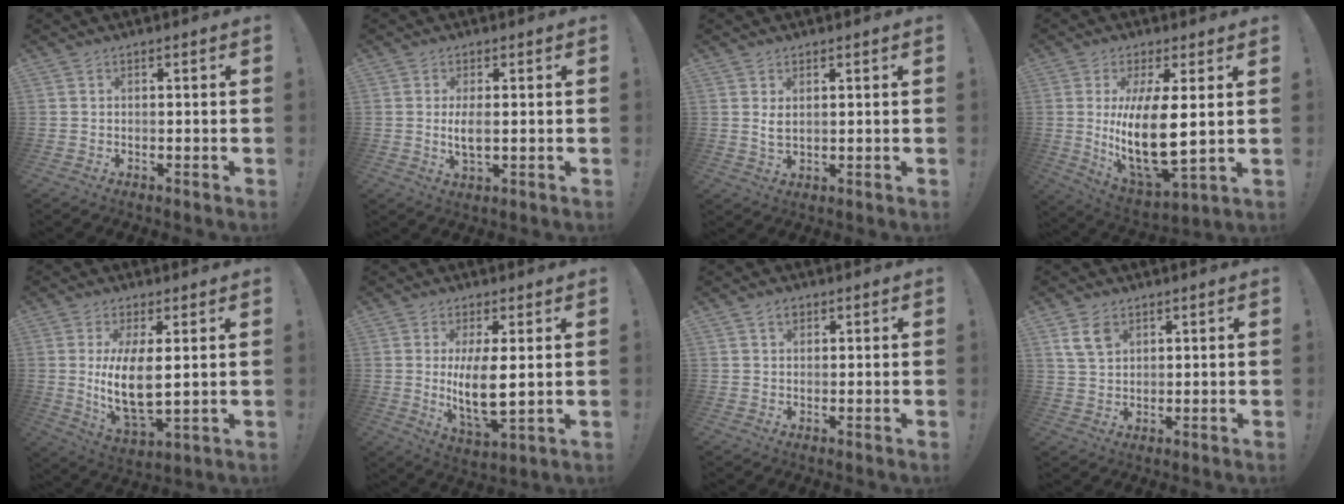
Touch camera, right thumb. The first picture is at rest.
{"total": 4.4, "force": [0.0, 1.6, 4.2], "torque": [-0.078, -0.011, -0.005]}
{"total": 3.2, "force": [1.3, 1.7, 2.5], "torque": [-0.032, -0.008, 0.020]}
{"total": 17.6, "force": [1.8, 6.2, 16.4], "torque": [-0.321, -0.034, 0.031]}
{"total": 11.7, "force": [2.1, 4.6, 10.6], "torque": [-0.213, -0.027, 0.037]}
{"total": 10.8, "force": [1.7, 3.8, 9.9], "torque": [-0.186, -0.026, 0.027]}
{"total": 2.5, "force": [1.4, 1.7, 1.2], "torque": [-0.014, 0.000, 0.024]}
{"total": 6.5, "force": [3.2, 4.2, 3.7], "torque": [-0.057, -0.008, 0.063]}